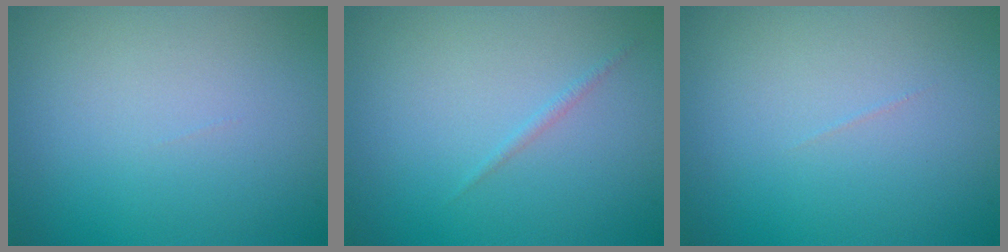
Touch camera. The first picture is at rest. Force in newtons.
{"total": 0.5, "press": 0.5, "slide": 0.1}
{"total": 0.0}